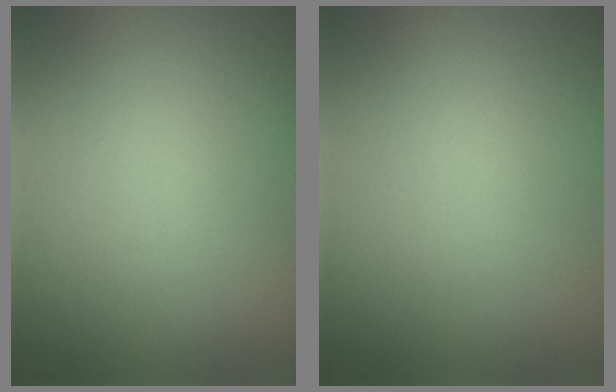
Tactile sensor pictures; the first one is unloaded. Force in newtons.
{"total": 0.0}